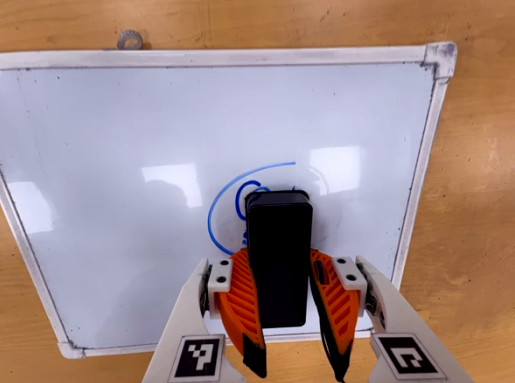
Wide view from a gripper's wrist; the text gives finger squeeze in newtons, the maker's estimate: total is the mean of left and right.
{"total": 11.9, "left": 11.6, "right": 12.2}